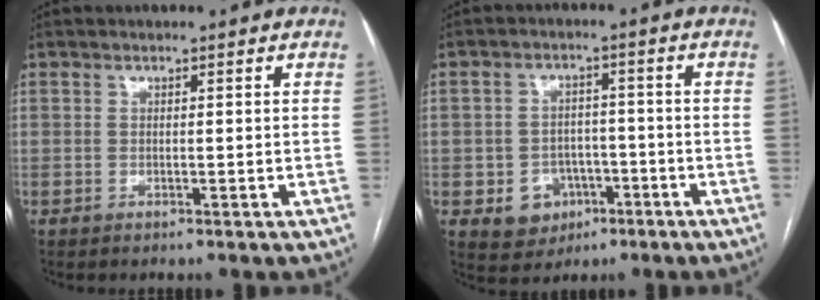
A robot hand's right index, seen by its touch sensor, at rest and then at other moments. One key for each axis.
{"total": 6.5, "fx": -2.5, "fy": 5.5, "fz": 2.2, "tx": -0.035, "ty": 0.010, "tz": -0.027}